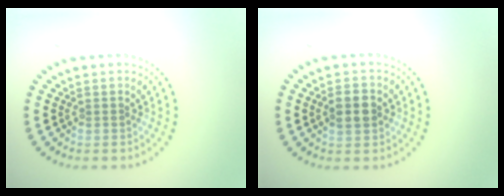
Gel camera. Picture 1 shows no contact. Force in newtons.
{"total": 3.0, "press": 3.0, "slide": 0.1}